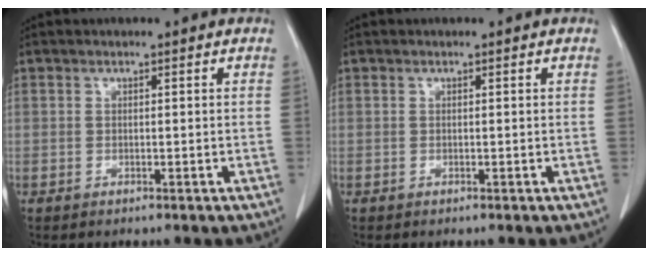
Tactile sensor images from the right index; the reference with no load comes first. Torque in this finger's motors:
{"motor_torque": [0.00, 0.00, 0.00, 0.00]}